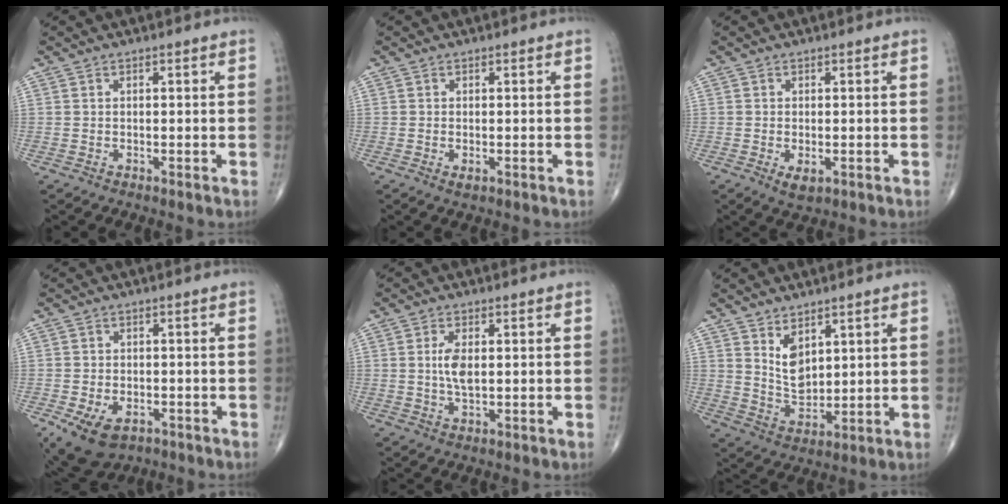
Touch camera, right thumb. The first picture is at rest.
{"total": 1.2, "force": [-0.4, 0.5, 1.0], "torque": [-0.017, -0.003, -0.005]}
{"total": 2.7, "force": [-0.8, 1.4, 2.2], "torque": [-0.038, -0.006, -0.009]}
{"total": 8.9, "force": [-4.4, 5.5, 5.4], "torque": [-0.092, 0.010, -0.063]}
{"total": 4.5, "force": [0.5, 2.0, 4.0], "torque": [-0.079, -0.005, 0.010]}
{"total": 6.5, "force": [3.2, 3.7, 4.3], "torque": [-0.062, -0.034, 0.071]}